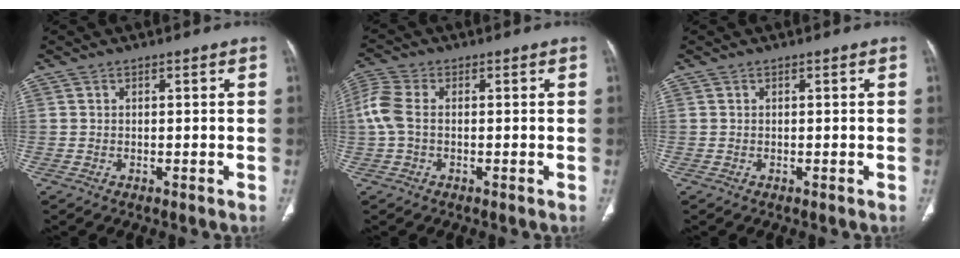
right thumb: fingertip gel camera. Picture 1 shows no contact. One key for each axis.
{"total": 5.7, "fx": 0.0, "fy": 3.6, "fz": 4.5, "tx": -0.125, "ty": 0.015, "tz": -0.004}
{"total": 0.0}